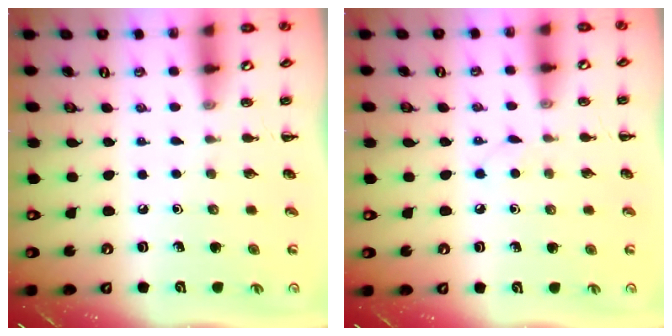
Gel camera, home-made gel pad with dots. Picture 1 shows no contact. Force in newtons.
{"total": 2.7, "press": 2.6, "slide": 0.9}